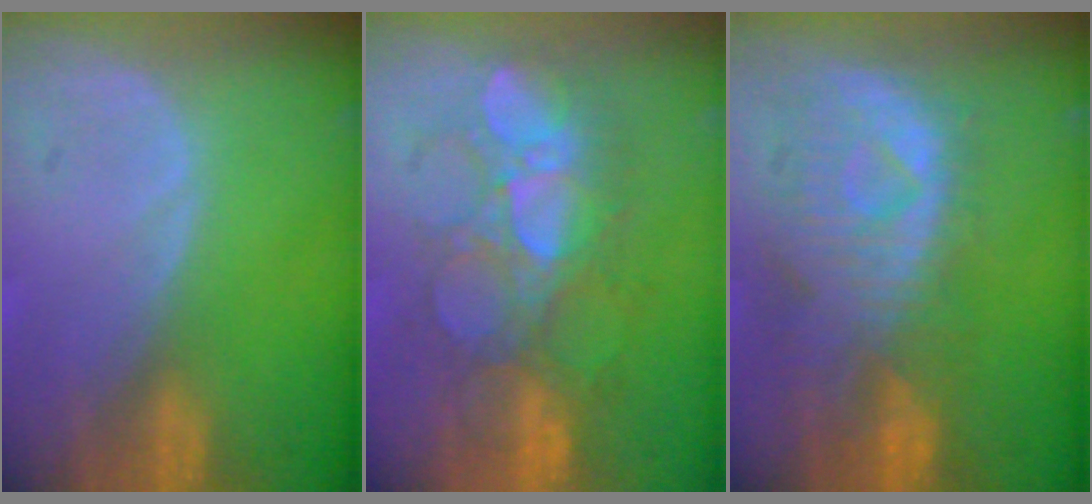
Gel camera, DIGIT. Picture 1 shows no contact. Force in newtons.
{"total": 8.8, "press": 8.6, "slide": 1.5}
{"total": 10.6, "press": 9.5, "slide": 4.8}